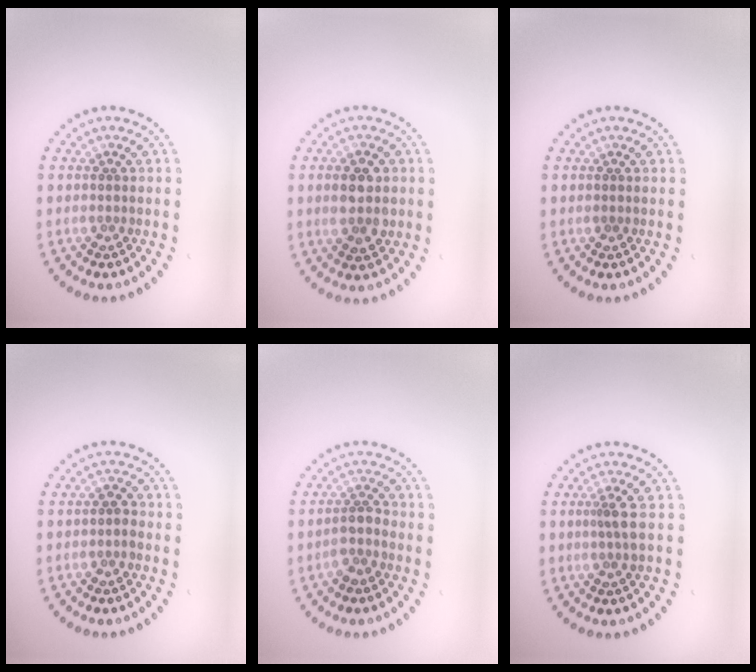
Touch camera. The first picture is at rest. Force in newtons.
{"total": 3.7, "press": 3.7, "slide": 0.2}
{"total": 0.0}
{"total": 1.0, "press": 1.0, "slide": 0.4}
{"total": 2.0, "press": 1.7, "slide": 1.1}
{"total": 1.7, "press": 1.2, "slide": 1.1}